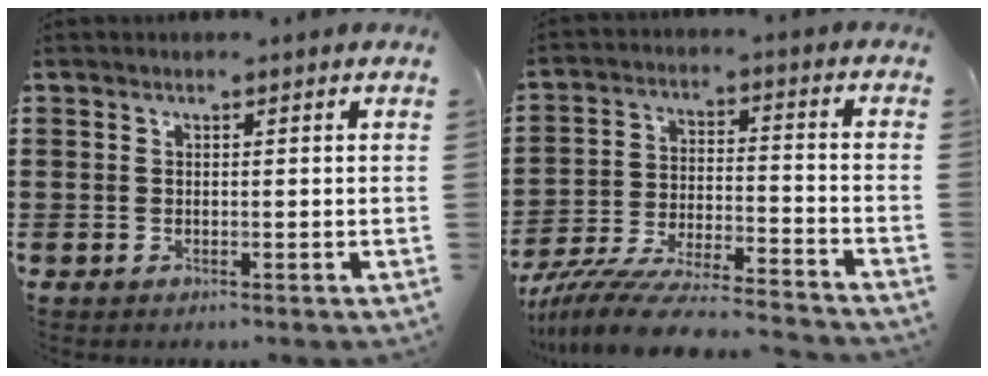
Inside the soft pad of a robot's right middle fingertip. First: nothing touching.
{"total": 9.5, "force": [-8.8, 0.6, 3.5], "torque": [-0.071, 0.006, -0.176]}